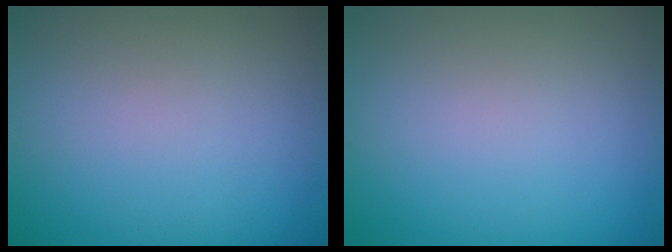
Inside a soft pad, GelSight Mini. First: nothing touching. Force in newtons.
{"total": 0.0}